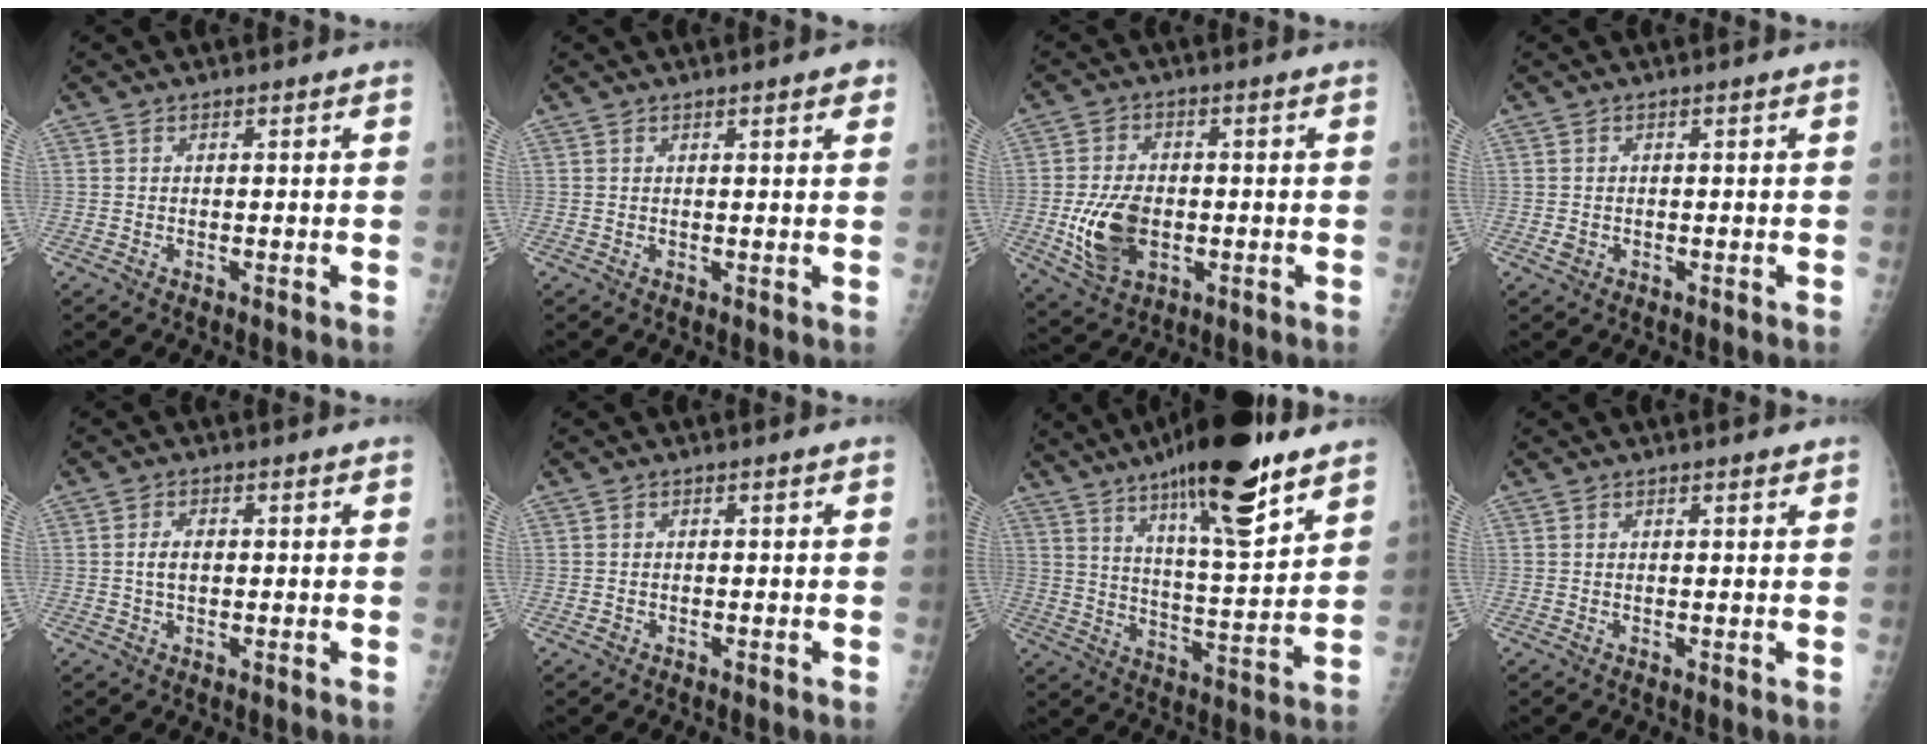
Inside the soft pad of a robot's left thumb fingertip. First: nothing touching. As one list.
[{"total": 2.4, "force": [1.4, 0.4, 1.9], "torque": [-0.021, -0.003, 0.015]}, {"total": 10.5, "force": [-2.0, 6.7, 7.8], "torque": [-0.134, 0.003, -0.026]}, {"total": 1.0, "force": [-0.3, 0.9, 0.4], "torque": [-0.007, 0.002, -0.003]}, {"total": 2.8, "force": [0.1, 1.7, 2.2], "torque": [-0.042, 0.003, 0.001]}, {"total": 0.5, "force": [-0.3, 0.5, 0.1], "torque": [-0.002, 0.002, -0.006]}, {"total": 20.8, "force": [13.4, 4.3, 15.4], "torque": [-0.234, -0.058, 0.216]}, {"total": 1.0, "force": [0.8, 0.2, 0.7], "torque": [-0.007, -0.004, 0.011]}]